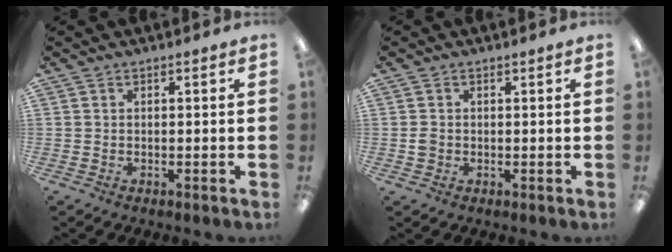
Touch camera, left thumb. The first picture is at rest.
{"total": 1.3, "force": [0.0, 1.2, 0.5], "torque": [-0.010, 0.004, -0.001]}